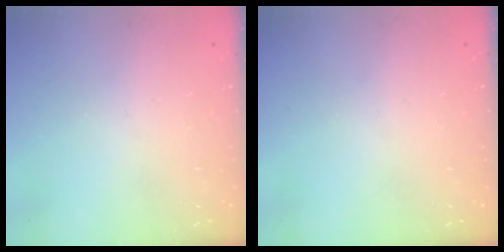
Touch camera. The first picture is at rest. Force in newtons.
{"total": 0.0}